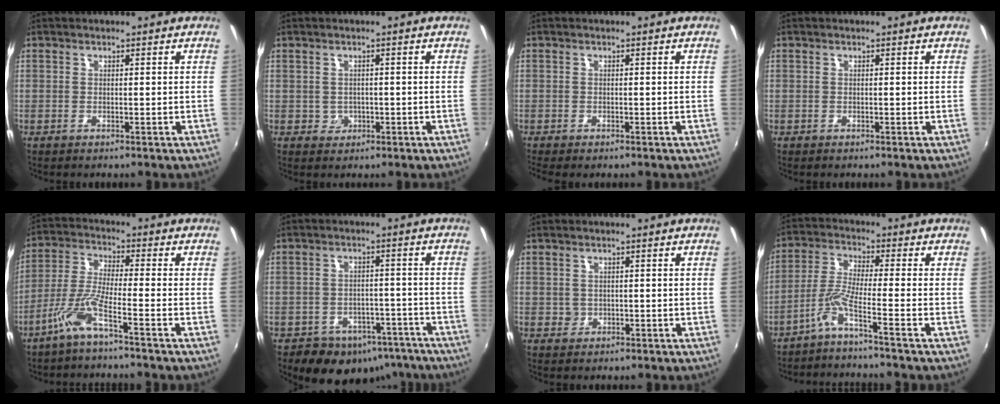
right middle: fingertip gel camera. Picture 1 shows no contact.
{"total": 2.0, "force": [-0.3, 1.9, 0.4], "torque": [-0.005, 0.000, 0.000]}
{"total": 2.1, "force": [-1.6, 0.7, 1.2], "torque": [-0.023, -0.015, -0.023]}
{"total": 0.0}
{"total": 6.7, "force": [-4.0, -0.1, 5.3], "torque": [-0.123, 0.002, -0.078]}
{"total": 13.0, "force": [-8.9, 8.6, 4.1], "torque": [-0.086, 0.023, -0.093]}
{"total": 1.5, "force": [-0.1, 1.5, 0.2], "torque": [0.001, 0.000, 0.001]}
{"total": 4.8, "force": [-3.0, -1.2, 3.6], "torque": [-0.089, 0.004, -0.061]}